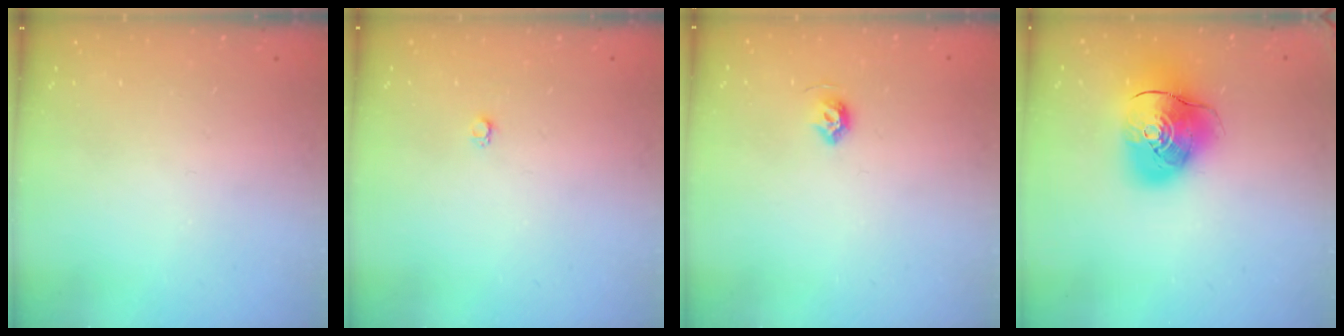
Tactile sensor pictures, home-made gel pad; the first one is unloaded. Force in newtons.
{"total": 2.2, "press": 2.2, "slide": 0.3}
{"total": 4.9, "press": 4.9, "slide": 0.7}
{"total": 13.7, "press": 13.5, "slide": 1.9}